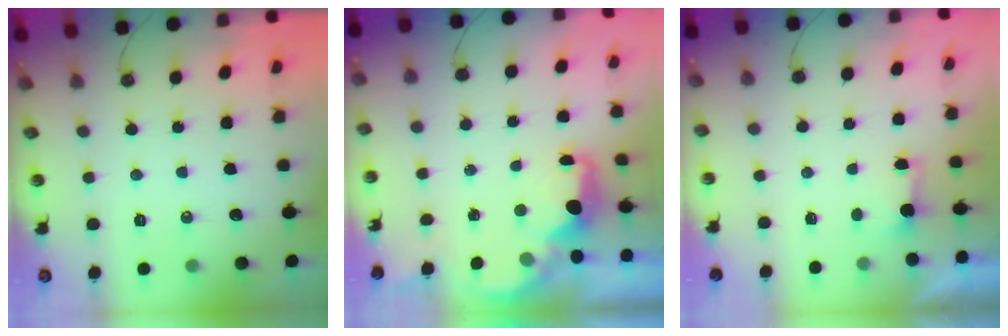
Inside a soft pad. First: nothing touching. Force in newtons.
{"total": 2.3, "press": 2.1, "slide": 0.7}
{"total": 1.3, "press": 1.1, "slide": 0.7}